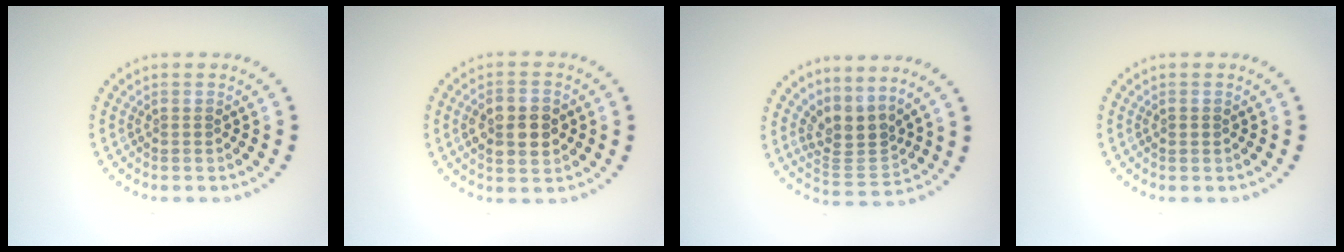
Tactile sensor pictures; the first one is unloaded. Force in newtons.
{"total": 3.9, "press": 3.9, "slide": 0.1}
{"total": 3.3, "press": 2.5, "slide": 2.2}
{"total": 0.8, "press": 0.8, "slide": 0.1}